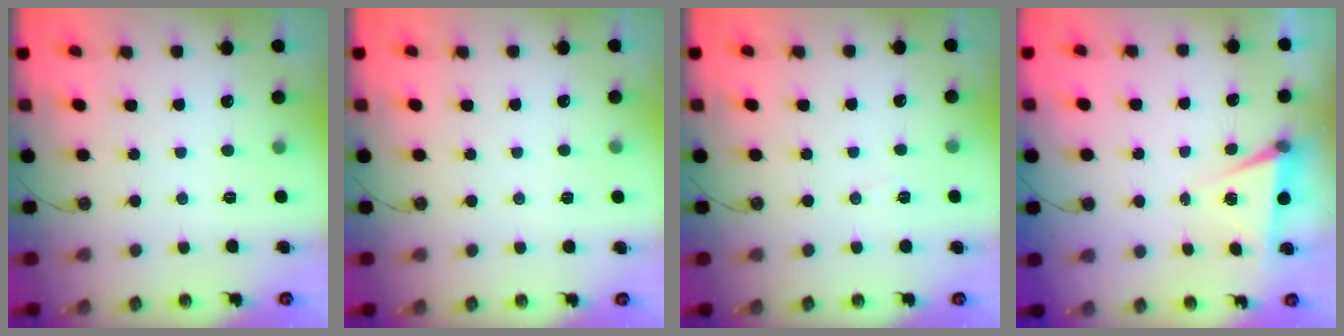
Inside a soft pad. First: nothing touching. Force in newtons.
{"total": 2.2, "press": 1.9, "slide": 1.1}
{"total": 4.3, "press": 3.3, "slide": 2.8}
{"total": 5.6, "press": 3.2, "slide": 4.6}